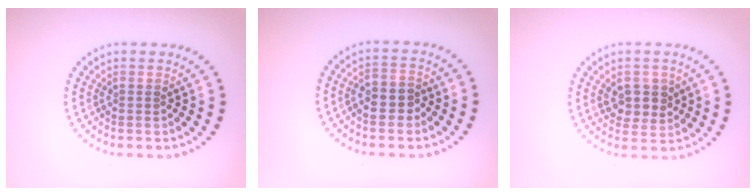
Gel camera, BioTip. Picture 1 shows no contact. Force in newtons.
{"total": 2.0, "press": 1.9, "slide": 0.6}
{"total": 2.8, "press": 2.7, "slide": 0.8}